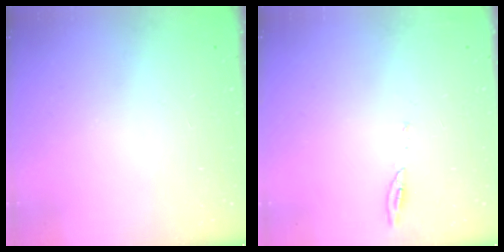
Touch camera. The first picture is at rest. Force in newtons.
{"total": 4.8, "press": 4.8, "slide": 0.6}